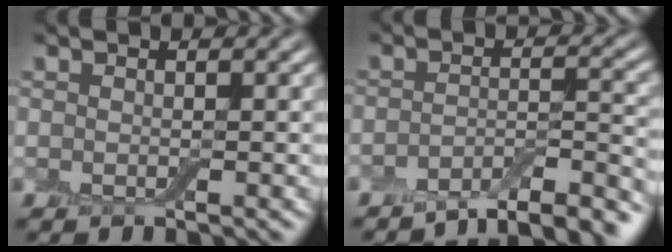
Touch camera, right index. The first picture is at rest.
{"total": 6.7, "force": [-5.7, 1.3, 3.2], "torque": [-0.049, 0.002, -0.091]}